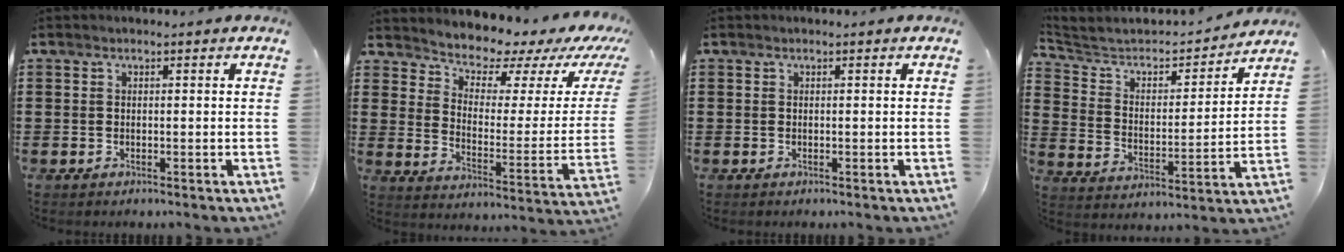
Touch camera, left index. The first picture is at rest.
{"total": 5.5, "force": [5.2, 1.8, 0.7], "torque": [-0.034, -0.052, 0.083]}
{"total": 0.0}
{"total": 4.7, "force": [3.9, 2.0, 1.6], "torque": [-0.060, -0.028, 0.058]}